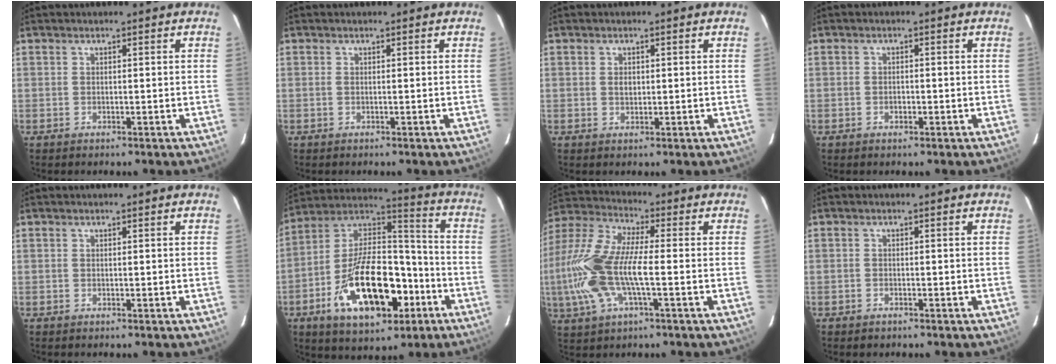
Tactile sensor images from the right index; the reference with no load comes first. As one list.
[{"total": 0.0}, {"total": 1.4, "force": [0.2, 1.1, 0.9], "torque": [-0.015, 0.002, 0.004]}, {"total": 1.3, "force": [-0.5, 1.0, 0.6], "torque": [-0.008, 0.002, -0.007]}, {"total": 0.0}, {"total": 22.7, "force": [-8.9, 11.7, 17.2], "torque": [-0.316, 0.017, -0.135]}, {"total": 17.3, "force": [-2.5, 6.0, 16.0], "torque": [-0.340, 0.002, -0.054]}, {"total": 1.1, "force": [-0.9, 0.6, 0.1], "torque": [-0.003, 0.001, -0.014]}]